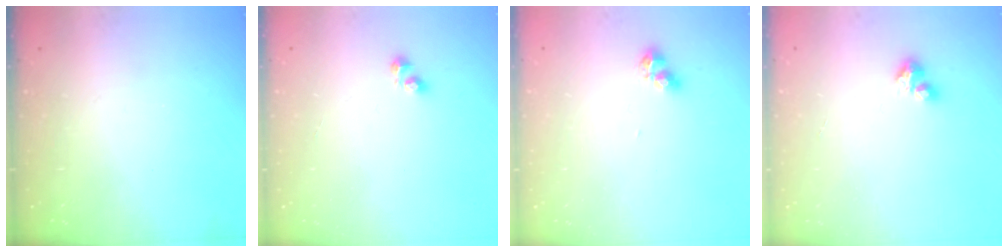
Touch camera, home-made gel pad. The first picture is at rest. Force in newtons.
{"total": 2.1, "press": 2.1, "slide": 0.3}
{"total": 5.0, "press": 5.0, "slide": 0.3}
{"total": 3.0, "press": 3.0, "slide": 0.3}